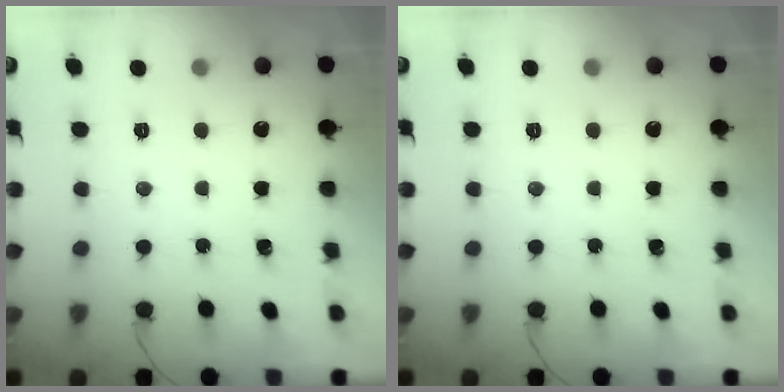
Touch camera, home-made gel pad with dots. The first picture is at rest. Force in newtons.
{"total": 0.0}